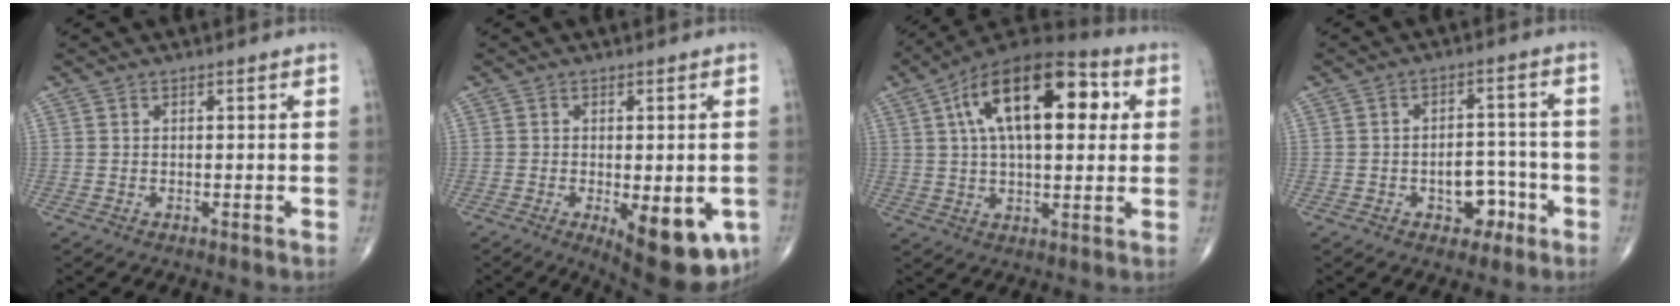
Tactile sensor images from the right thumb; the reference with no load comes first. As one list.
[{"total": 13.4, "force": [-4.6, 5.4, 11.4], "torque": [-0.125, -0.010, -0.050]}, {"total": 21.7, "force": [6.0, 10.4, 18.1], "torque": [-0.276, 0.020, 0.086]}, {"total": 6.5, "force": [-2.8, 4.4, 3.9], "torque": [-0.021, 0.035, -0.036]}]